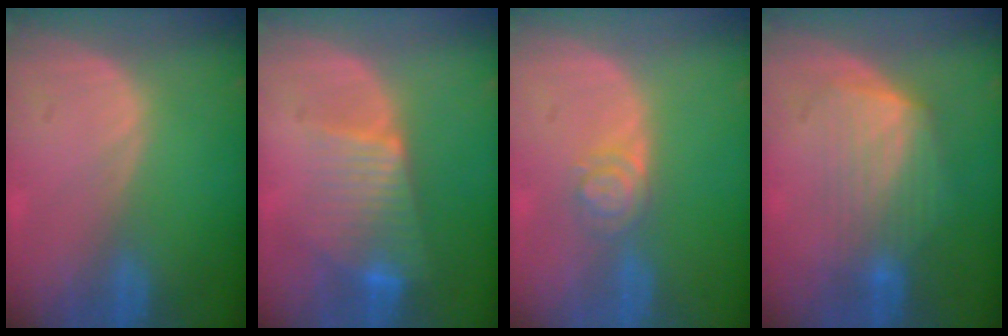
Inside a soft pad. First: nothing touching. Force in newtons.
{"total": 7.5, "press": 6.6, "slide": 3.6}
{"total": 3.8, "press": 3.4, "slide": 1.7}
{"total": 6.4, "press": 6.3, "slide": 1.2}